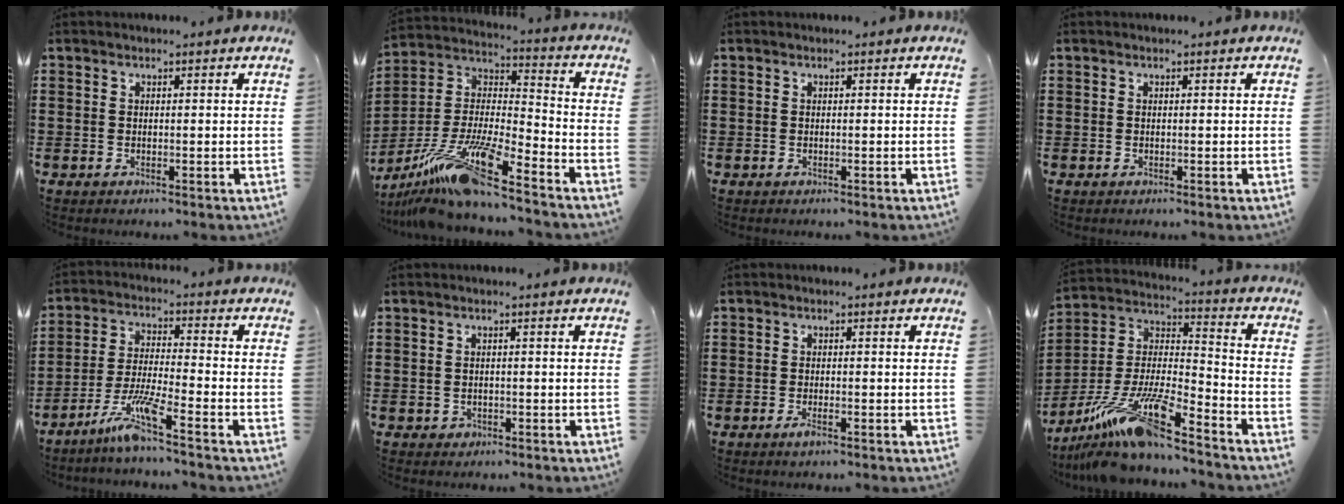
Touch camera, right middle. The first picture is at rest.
{"total": 15.1, "force": [-11.6, 1.2, 9.6], "torque": [-0.208, 0.002, -0.225]}
{"total": 0.0}
{"total": 0.0}
{"total": 7.4, "force": [-5.5, 0.3, 4.9], "torque": [-0.105, -0.011, -0.108]}
{"total": 0.6, "force": [-0.2, 0.5, 0.2], "torque": [-0.008, 0.000, -0.004]}
{"total": 1.5, "force": [-0.8, 0.3, 1.3], "torque": [-0.030, -0.004, -0.016]}
{"total": 15.3, "force": [-12.3, 1.7, 9.0], "torque": [-0.182, 0.015, -0.234]}